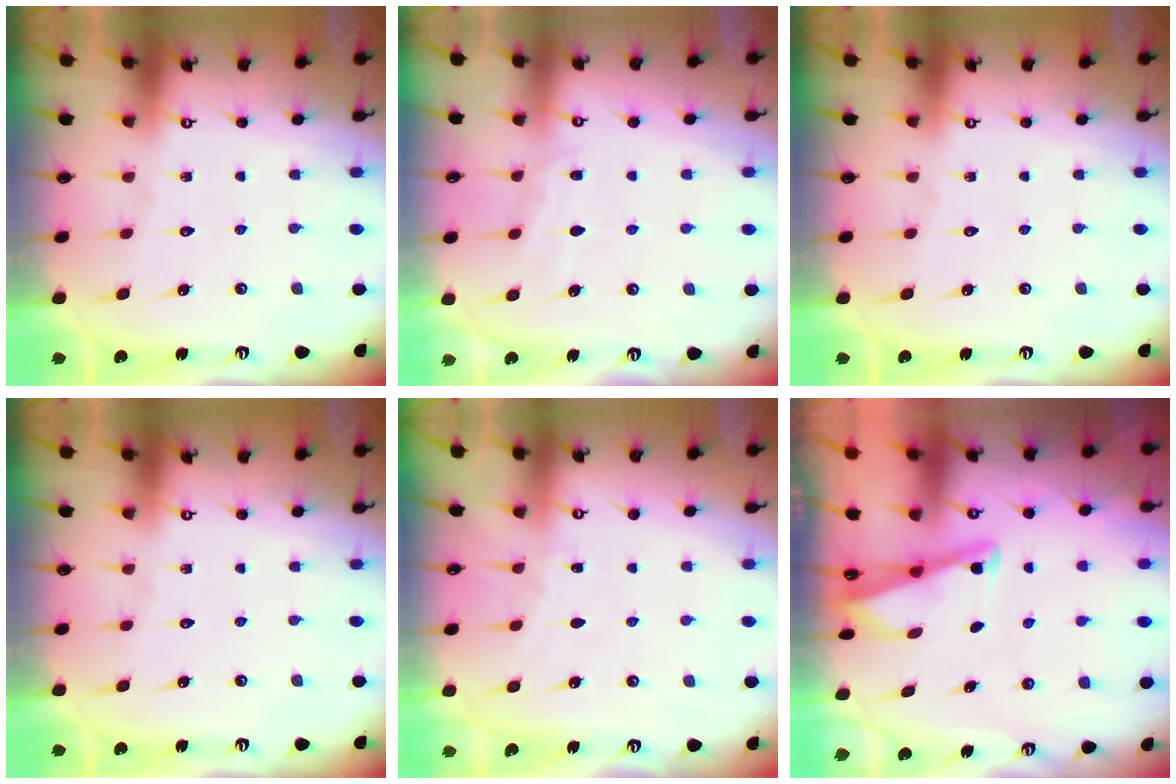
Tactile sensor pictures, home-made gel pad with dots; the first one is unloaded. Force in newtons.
{"total": 5.3, "press": 5.3, "slide": 0.6}
{"total": 0.0}
{"total": 0.0}
{"total": 3.2, "press": 3.2, "slide": 0.5}
{"total": 2.9, "press": 2.8, "slide": 0.3}